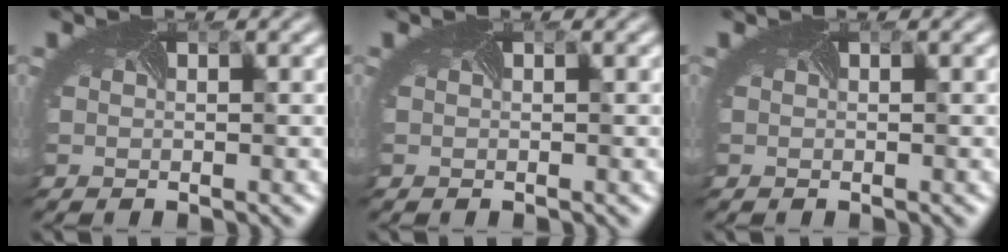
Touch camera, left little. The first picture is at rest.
{"total": 0.0}
{"total": 0.0}